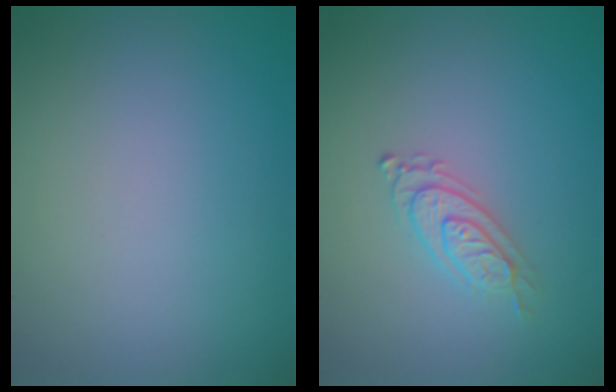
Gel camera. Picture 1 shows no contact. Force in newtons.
{"total": 2.3, "press": 2.1, "slide": 0.9}